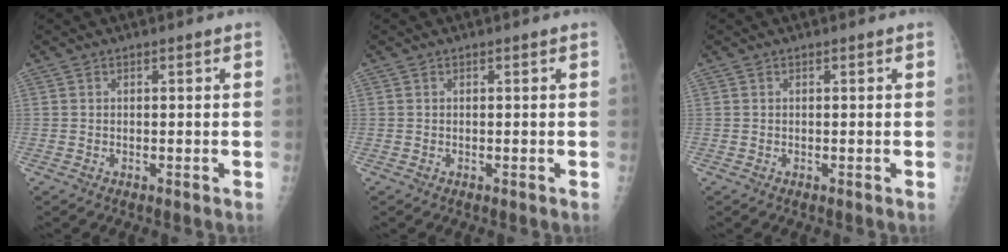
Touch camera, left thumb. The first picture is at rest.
{"total": 0.0}
{"total": 0.0}